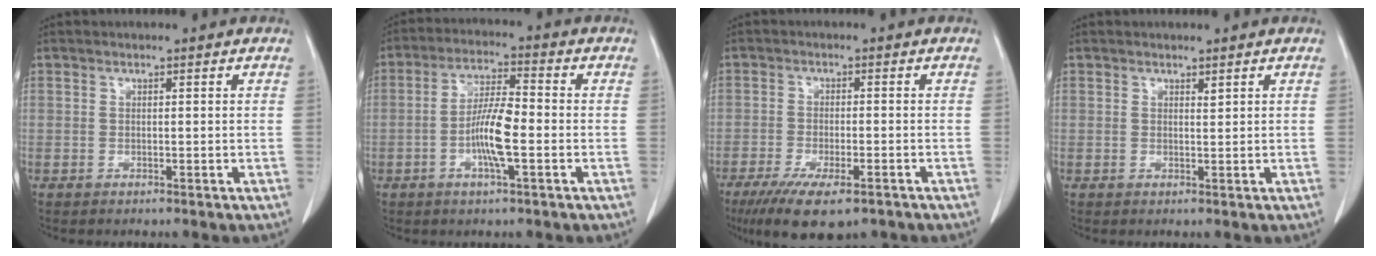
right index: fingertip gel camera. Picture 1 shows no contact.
{"total": 8.0, "force": [-2.0, 1.1, 7.7], "torque": [-0.150, 0.002, -0.043]}
{"total": 10.3, "force": [-7.0, 2.8, 7.1], "torque": [-0.112, -0.020, -0.107]}
{"total": 0.6, "force": [0.5, 0.1, 0.3], "torque": [-0.008, -0.006, 0.008]}